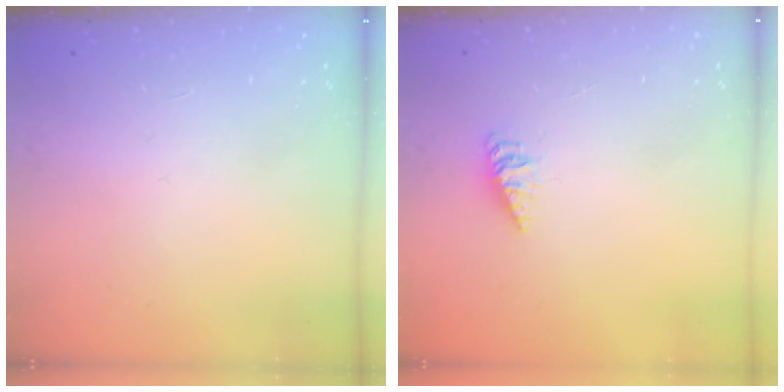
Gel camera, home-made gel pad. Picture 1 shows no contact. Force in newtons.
{"total": 2.9, "press": 2.9, "slide": 0.3}